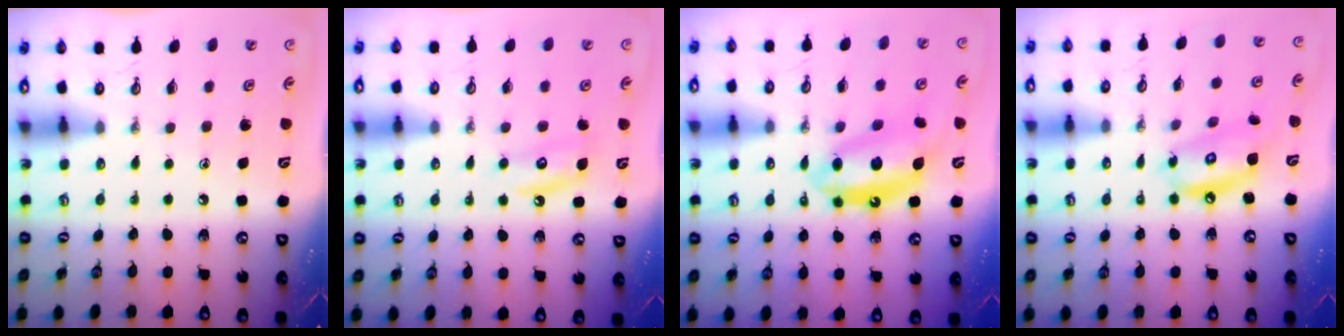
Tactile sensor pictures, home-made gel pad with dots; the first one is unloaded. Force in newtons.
{"total": 4.4, "press": 4.4, "slide": 0.4}
{"total": 12.0, "press": 12.0, "slide": 0.9}
{"total": 10.7, "press": 10.6, "slide": 1.0}